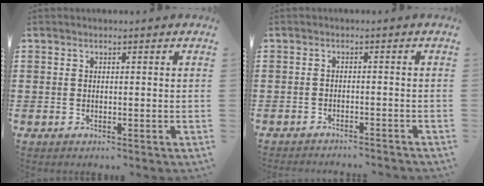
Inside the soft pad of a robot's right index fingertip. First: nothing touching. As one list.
[{"total": 1.5, "force": [-1.4, -0.4, 0.1], "torque": [-0.003, 0.002, -0.029]}]